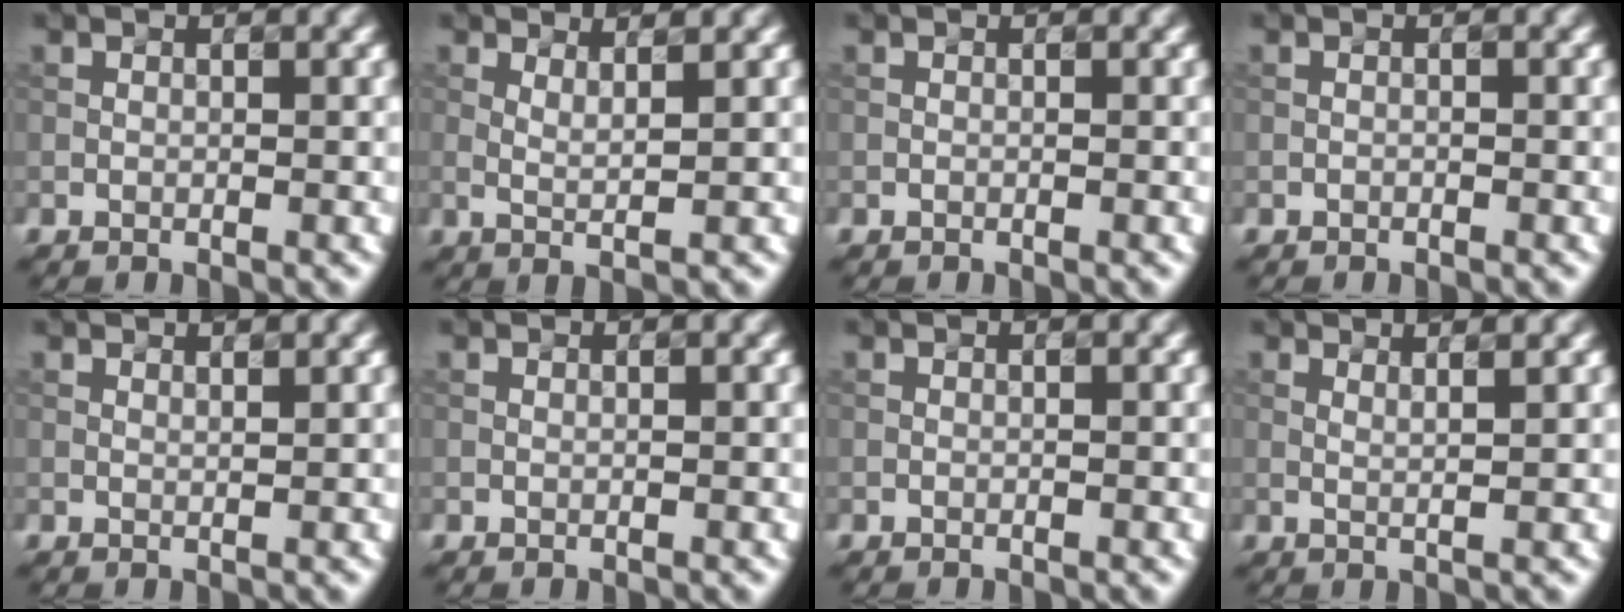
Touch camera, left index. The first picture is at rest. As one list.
[{"total": 2.1, "force": [1.0, 0.4, 1.8], "torque": [-0.028, -0.005, 0.014]}, {"total": 0.0}, {"total": 0.0}, {"total": 1.0, "force": [0.9, 0.1, 0.4], "torque": [-0.006, -0.001, 0.013]}, {"total": 0.0}, {"total": 0.0}, {"total": 2.7, "force": [1.6, 0.8, 2.0], "torque": [-0.024, 0.006, 0.002]}]